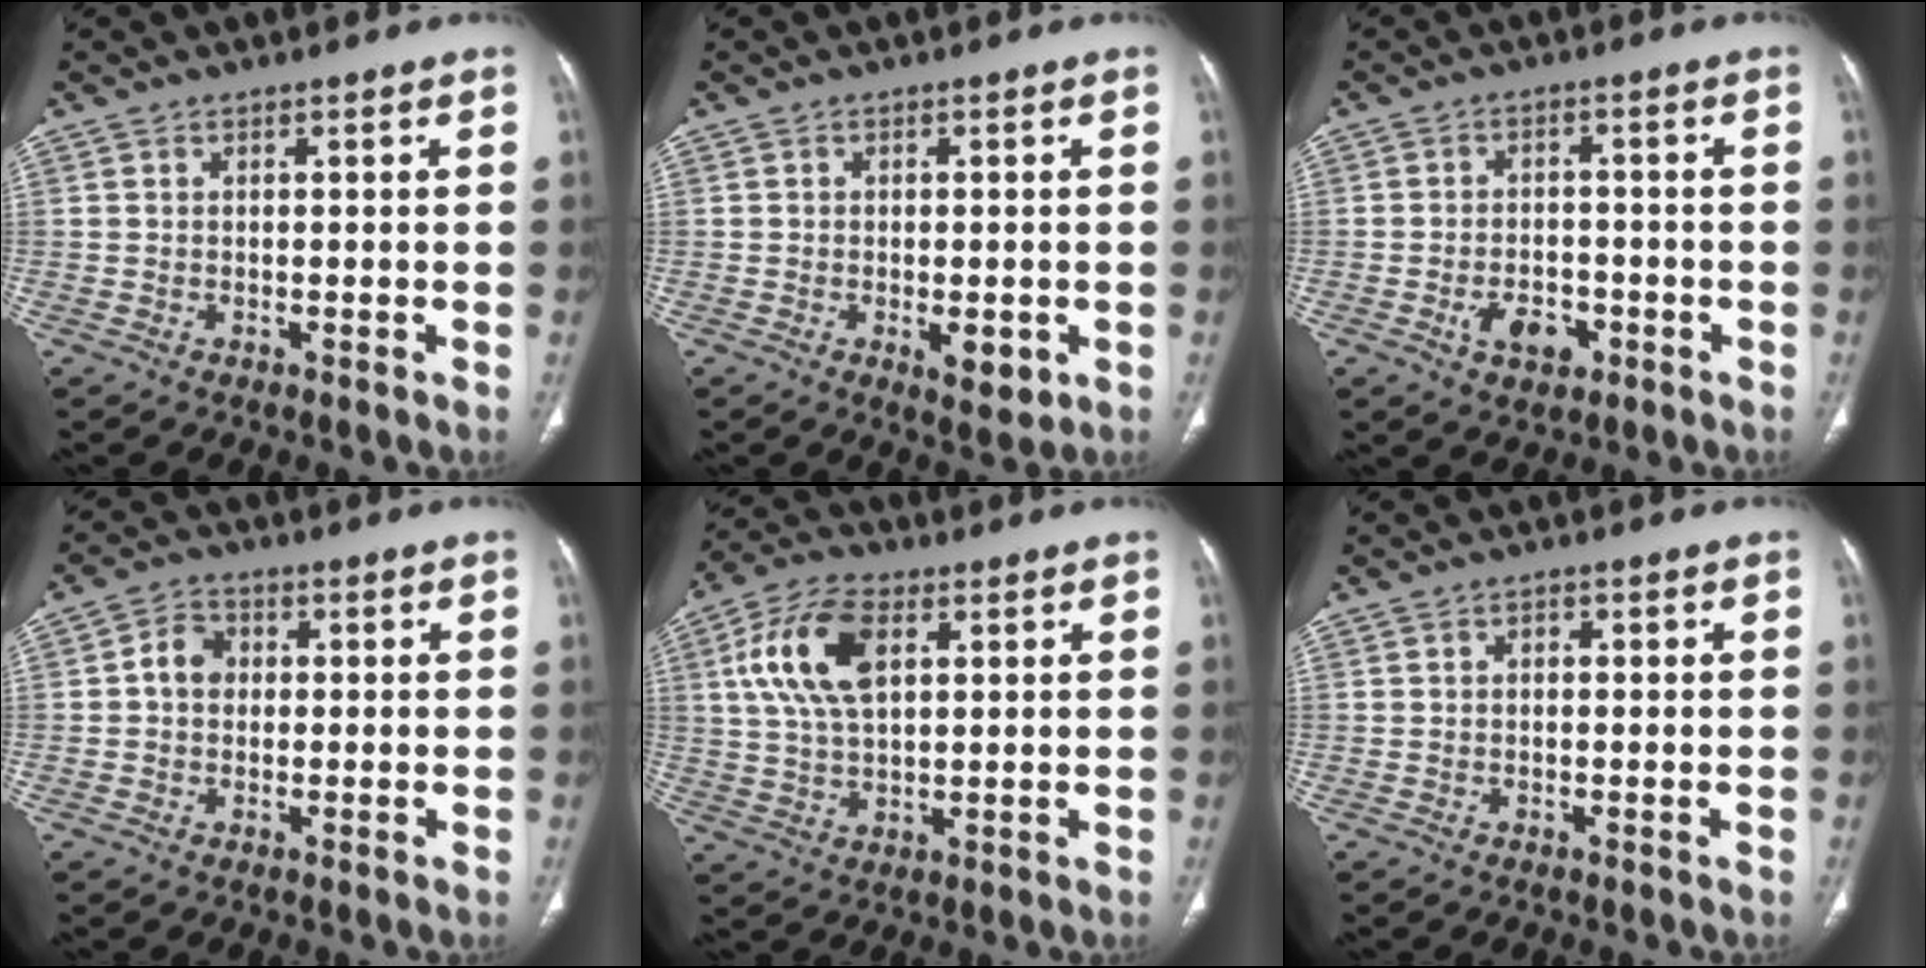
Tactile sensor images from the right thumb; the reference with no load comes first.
{"total": 4.9, "force": [-1.4, 2.2, 4.2], "torque": [-0.051, -0.005, -0.012]}
{"total": 6.2, "force": [-2.6, 4.0, 4.0], "torque": [-0.050, 0.015, -0.037]}
{"total": 4.3, "force": [0.2, 3.6, 2.4], "torque": [-0.030, 0.014, -0.004]}
{"total": 12.8, "force": [3.8, 6.9, 10.1], "torque": [-0.198, 0.005, 0.072]}
{"total": 1.0, "force": [0.1, 0.7, 0.7], "torque": [-0.006, 0.004, 0.000]}